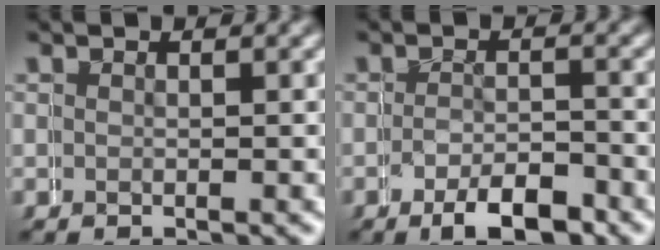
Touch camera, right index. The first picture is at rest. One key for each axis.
{"total": 3.7, "fx": -2.7, "fy": 1.6, "fz": 2.0, "tx": -0.018, "ty": -0.006, "tz": -0.050}